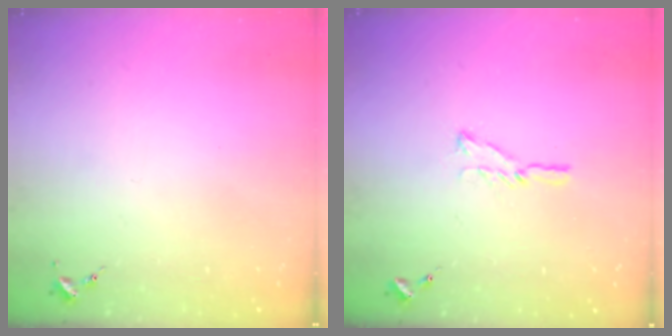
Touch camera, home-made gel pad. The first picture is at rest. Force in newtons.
{"total": 6.4, "press": 6.3, "slide": 0.6}